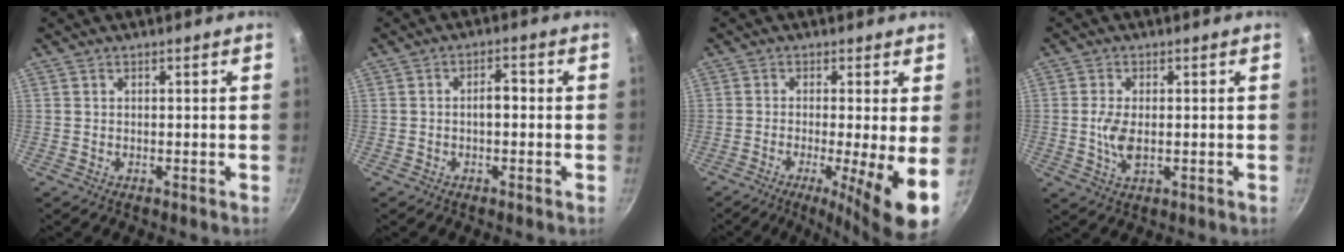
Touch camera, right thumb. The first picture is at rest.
{"total": 3.0, "force": [-0.4, 1.5, 2.5], "torque": [-0.030, 0.014, -0.010]}
{"total": 10.4, "force": [-2.0, 1.2, 10.1], "torque": [-0.154, -0.011, -0.031]}
{"total": 4.9, "force": [-0.3, 2.5, 4.2], "torque": [-0.088, -0.003, -0.005]}